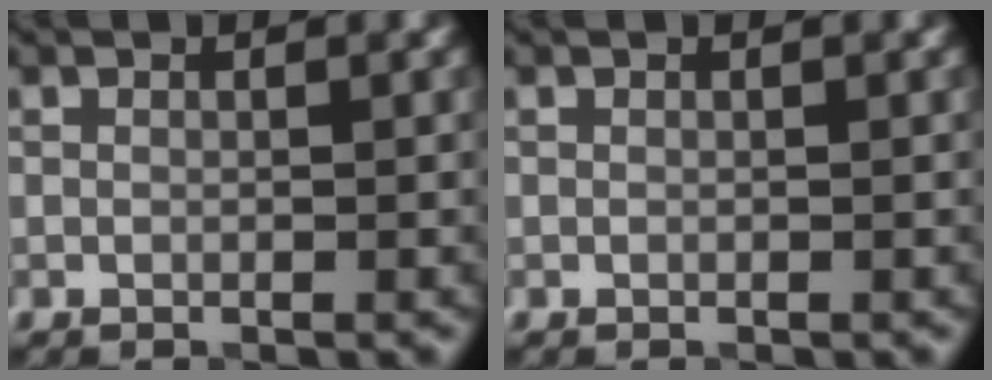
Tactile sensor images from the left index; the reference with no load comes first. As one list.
[{"total": 0.0}]